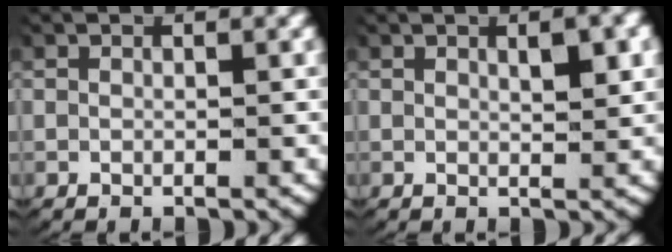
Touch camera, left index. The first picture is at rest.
{"total": 2.0, "force": [0.8, 0.5, 1.7], "torque": [-0.023, -0.003, 0.015]}